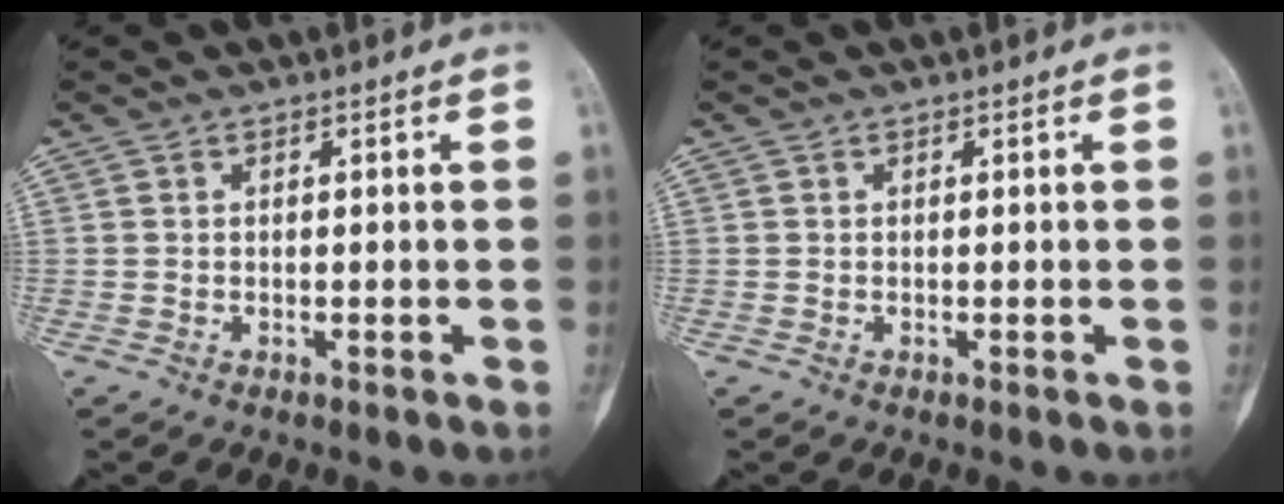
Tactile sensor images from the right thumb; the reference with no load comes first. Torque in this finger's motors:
{"motor_torque": [0.00, 0.00, 0.14, 0.05, 0.00]}